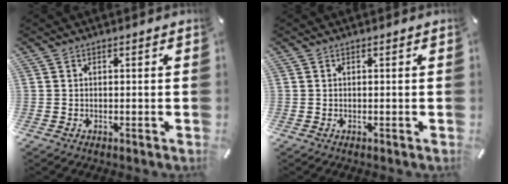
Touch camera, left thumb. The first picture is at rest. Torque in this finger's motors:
{"motor_torque": [0.01, 0.01, 0.00, 0.00, 0.00]}